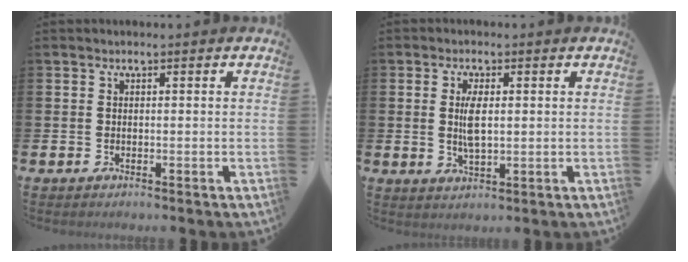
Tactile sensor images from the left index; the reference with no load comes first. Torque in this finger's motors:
{"motor_torque": [0.62, 0.34, 0.53, 0.16]}